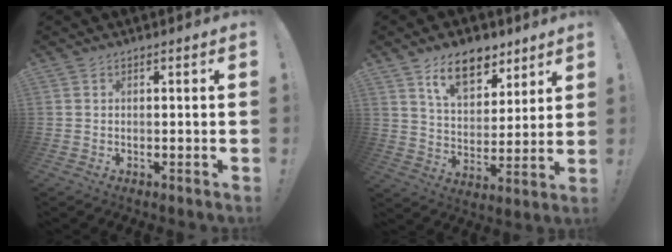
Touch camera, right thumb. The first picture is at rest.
{"total": 13.8, "force": [9.0, 7.8, 6.9], "torque": [-0.111, -0.043, 0.166]}